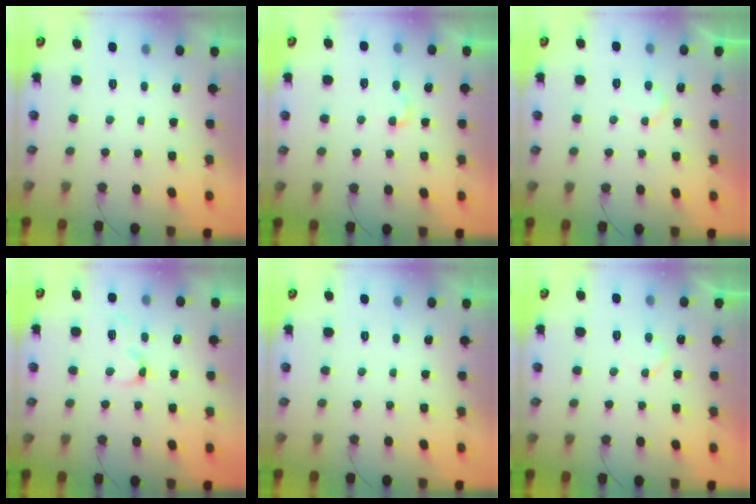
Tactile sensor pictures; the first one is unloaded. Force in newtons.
{"total": 3.8, "press": 3.8, "slide": 0.4}
{"total": 5.2, "press": 5.2, "slide": 0.5}
{"total": 4.4, "press": 4.3, "slide": 0.6}
{"total": 0.0}
{"total": 4.7, "press": 4.7, "slide": 0.4}